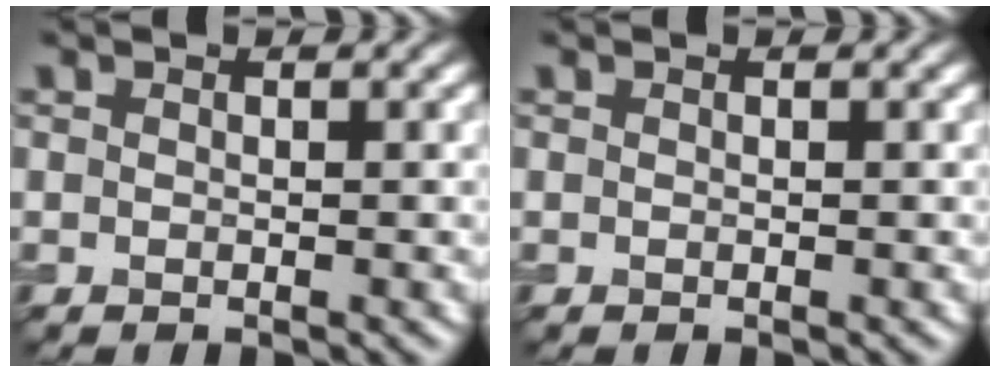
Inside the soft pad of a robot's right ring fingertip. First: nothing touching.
{"total": 0.0}